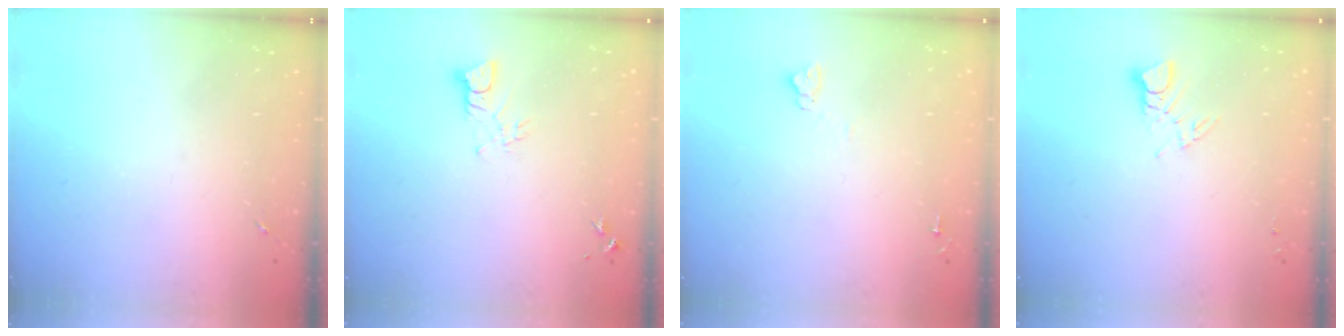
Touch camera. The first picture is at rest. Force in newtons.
{"total": 3.2, "press": 3.2, "slide": 0.2}
{"total": 3.8, "press": 3.8, "slide": 0.3}
{"total": 3.8, "press": 3.8, "slide": 0.3}